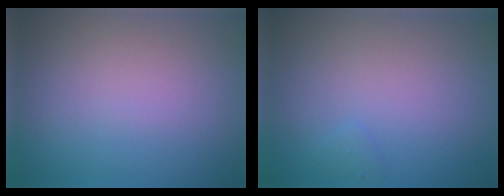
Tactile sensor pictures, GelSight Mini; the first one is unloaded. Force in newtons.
{"total": 0.6, "press": 0.6, "slide": 0.1}